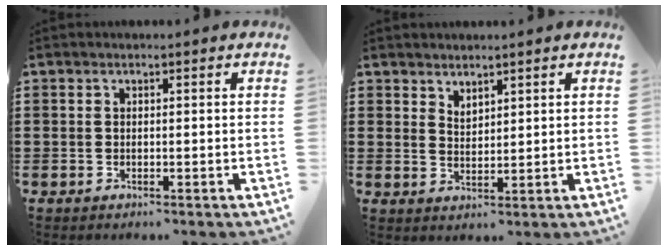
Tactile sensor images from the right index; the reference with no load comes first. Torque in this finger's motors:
{"motor_torque": [-0.20, 0.29, 0.01, 0.00]}